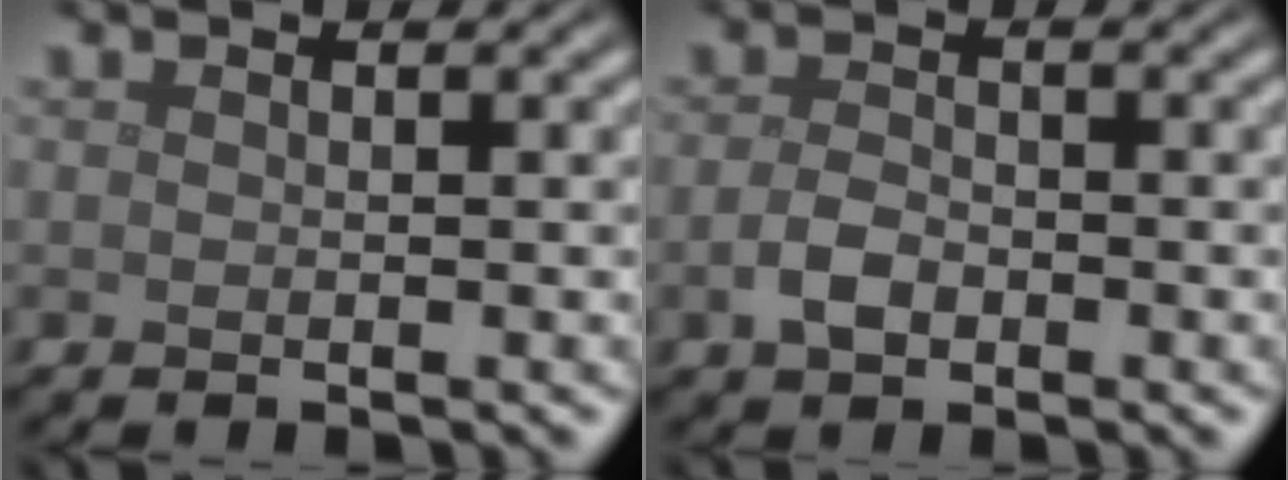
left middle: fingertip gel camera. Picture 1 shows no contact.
{"total": 2.1, "force": [-0.8, 1.3, 1.4], "torque": [-0.032, -0.001, -0.019]}